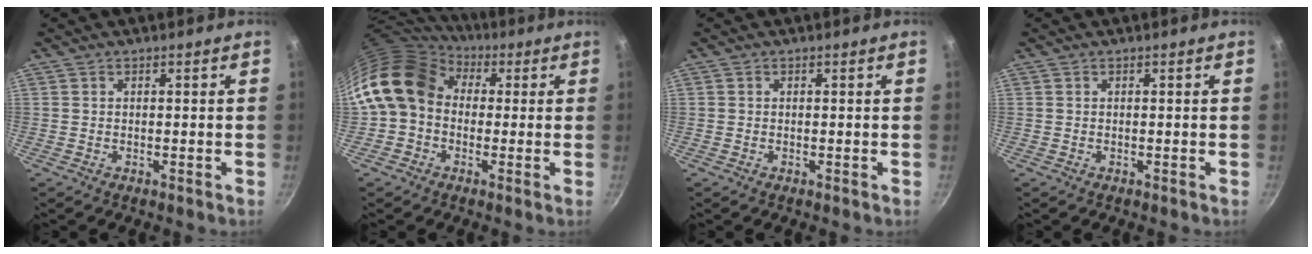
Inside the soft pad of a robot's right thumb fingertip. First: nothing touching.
{"total": 13.8, "force": [1.7, 11.2, 8.0], "torque": [-0.125, 0.028, 0.010]}
{"total": 0.0}
{"total": 0.0}